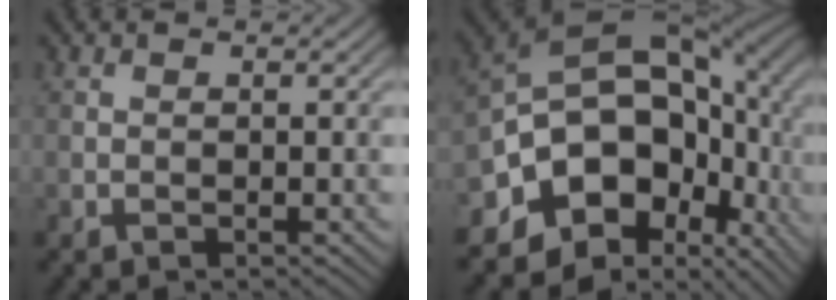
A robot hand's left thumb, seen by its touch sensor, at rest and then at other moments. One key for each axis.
{"total": 19.3, "fx": -3.0, "fy": 13.1, "fz": 13.8, "tx": -0.226, "ty": -0.040, "tz": -0.011}